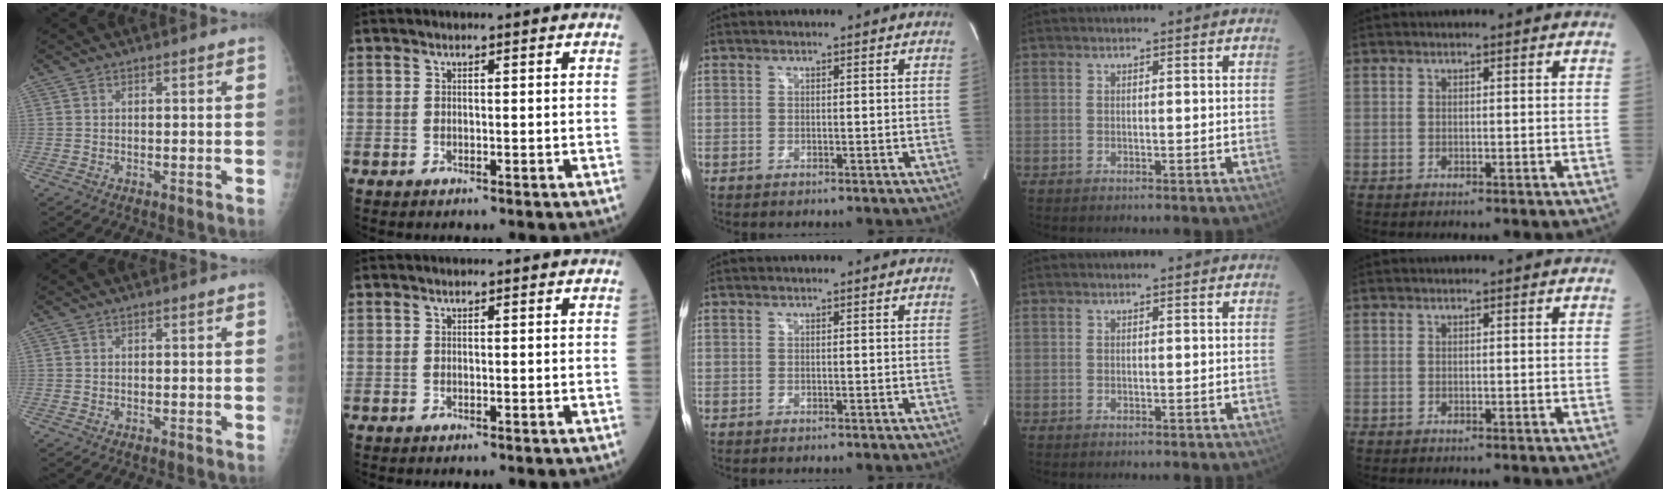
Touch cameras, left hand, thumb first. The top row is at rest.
{}